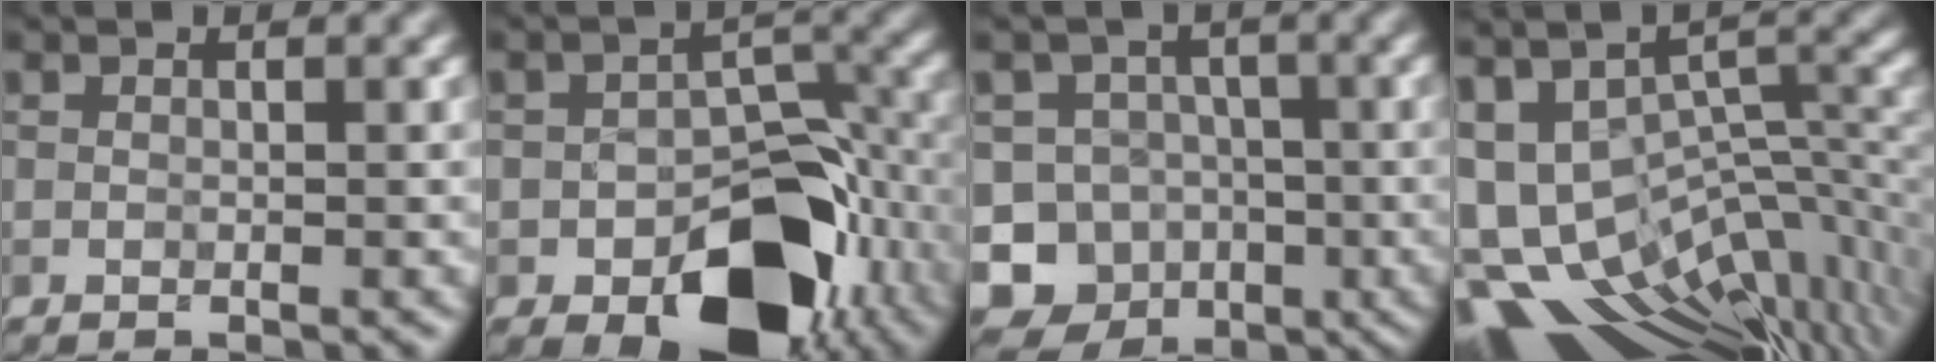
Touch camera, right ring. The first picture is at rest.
{"total": 11.0, "force": [-5.3, 6.3, 7.3], "torque": [-0.096, -0.012, -0.073]}
{"total": 11.4, "force": [-6.7, 8.8, 2.3], "torque": [-0.037, -0.011, -0.097]}
{"total": 13.9, "force": [-1.7, 8.1, 11.2], "torque": [-0.206, -0.015, 0.027]}